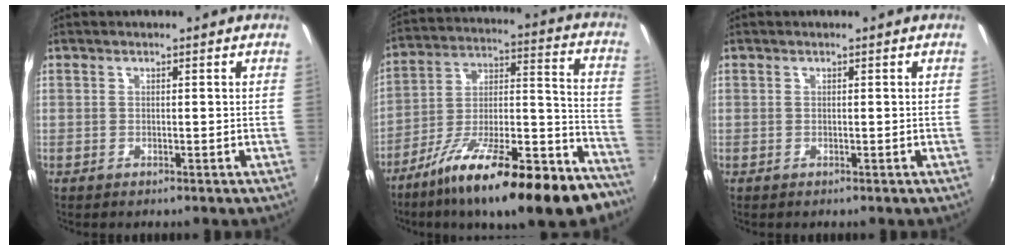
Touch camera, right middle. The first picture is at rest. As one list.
[{"total": 26.2, "force": [-18.2, 6.7, 17.6], "torque": [-0.262, -0.018, -0.278]}, {"total": 0.0}]